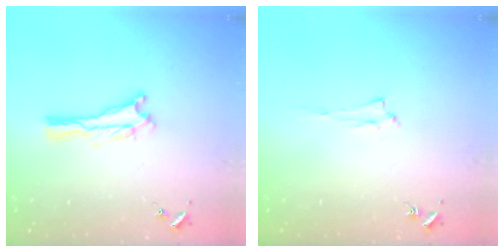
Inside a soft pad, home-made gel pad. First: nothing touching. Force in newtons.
{"total": 1.5, "press": 1.5, "slide": 0.2}